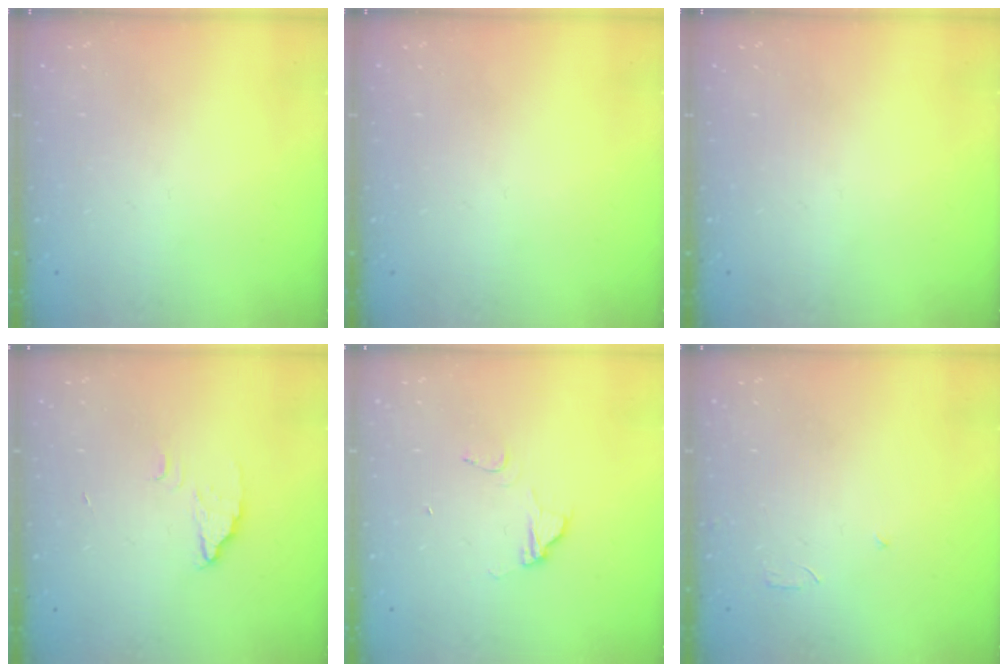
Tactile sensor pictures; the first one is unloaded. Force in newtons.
{"total": 0.0}
{"total": 0.0}
{"total": 2.7, "press": 2.6, "slide": 0.4}
{"total": 5.7, "press": 5.7, "slide": 0.4}
{"total": 2.6, "press": 2.6, "slide": 0.2}